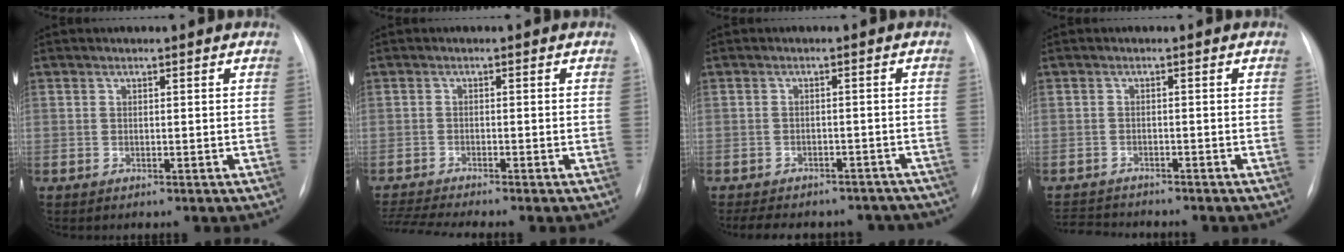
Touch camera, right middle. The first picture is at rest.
{"total": 5.8, "force": [-5.2, -1.3, 2.4], "torque": [-0.049, -0.018, -0.089]}
{"total": 16.2, "force": [-13.6, 6.8, 5.4], "torque": [-0.118, 0.003, -0.151]}
{"total": 5.2, "force": [-5.1, 0.6, 0.9], "torque": [-0.017, -0.015, -0.081]}